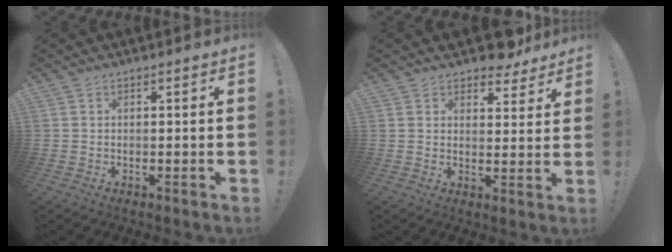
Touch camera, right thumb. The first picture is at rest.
{"total": 7.7, "force": [7.1, 2.3, 1.9], "torque": [-0.017, -0.057, 0.128]}